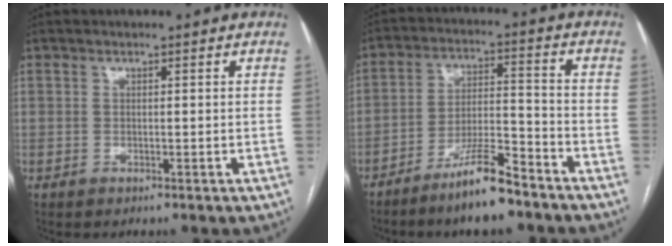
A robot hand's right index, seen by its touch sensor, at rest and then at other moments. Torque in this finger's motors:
{"motor_torque": [0.97, -0.68, 0.61, 0.13]}